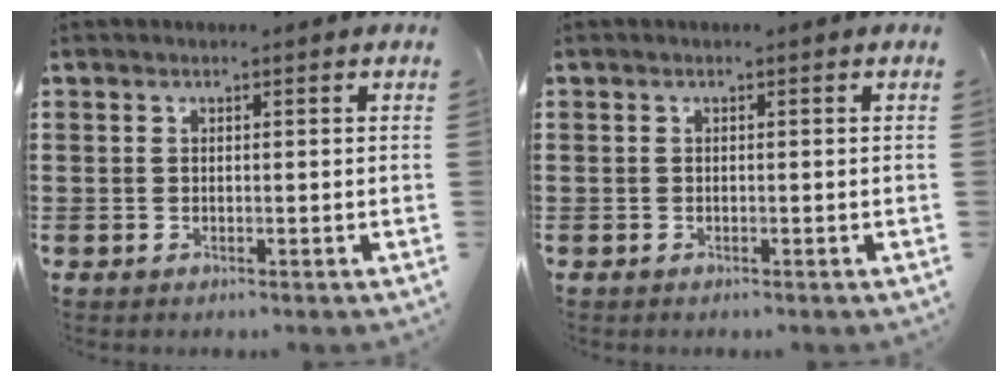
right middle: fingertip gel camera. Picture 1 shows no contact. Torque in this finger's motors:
{"motor_torque": [-0.02, -0.07, 0.01, 0.02]}